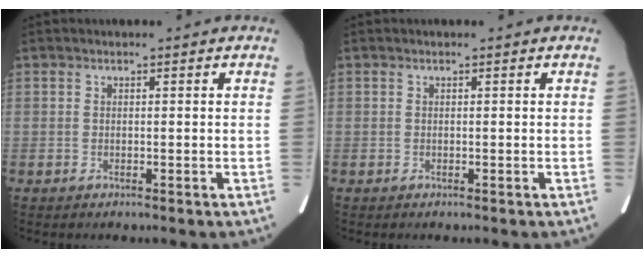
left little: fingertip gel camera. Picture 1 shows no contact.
{"total": 0.0}